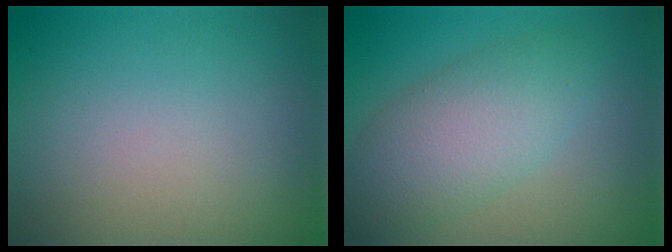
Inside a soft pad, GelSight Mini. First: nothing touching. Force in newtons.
{"total": 5.6, "press": 5.6, "slide": 0.2}